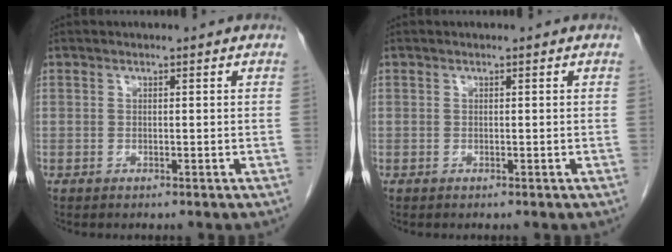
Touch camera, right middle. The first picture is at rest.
{"total": 0.0}